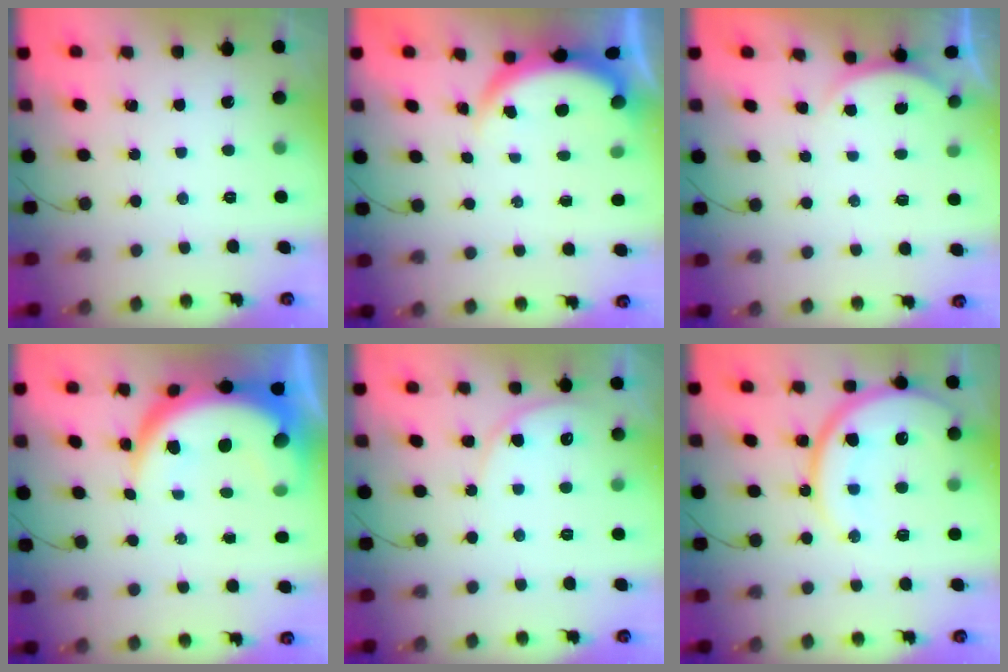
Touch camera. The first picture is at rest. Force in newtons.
{"total": 3.9, "press": 3.9, "slide": 0.1}
{"total": 2.4, "press": 2.4, "slide": 0.6}
{"total": 11.9, "press": 11.9, "slide": 1.2}
{"total": 6.7, "press": 6.7, "slide": 0.6}
{"total": 15.4, "press": 15.3, "slide": 1.6}